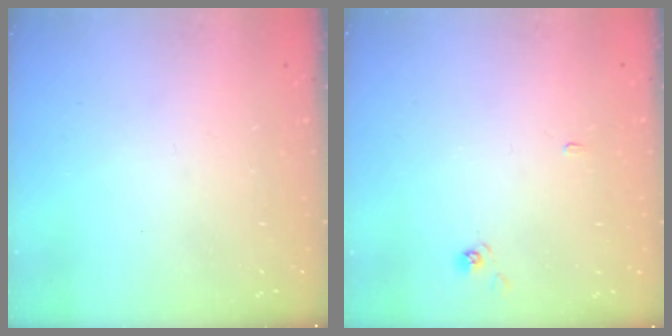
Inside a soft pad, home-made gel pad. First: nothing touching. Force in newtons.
{"total": 2.0, "press": 2.0, "slide": 0.2}